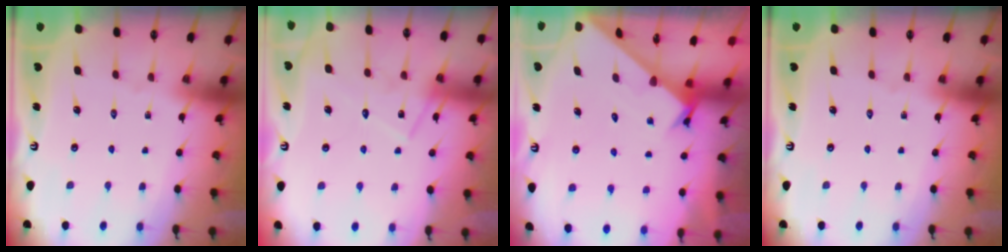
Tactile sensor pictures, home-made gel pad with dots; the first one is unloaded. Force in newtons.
{"total": 12.7, "press": 12.7, "slide": 0.8}
{"total": 1.5, "press": 1.5, "slide": 0.1}
{"total": 0.0}